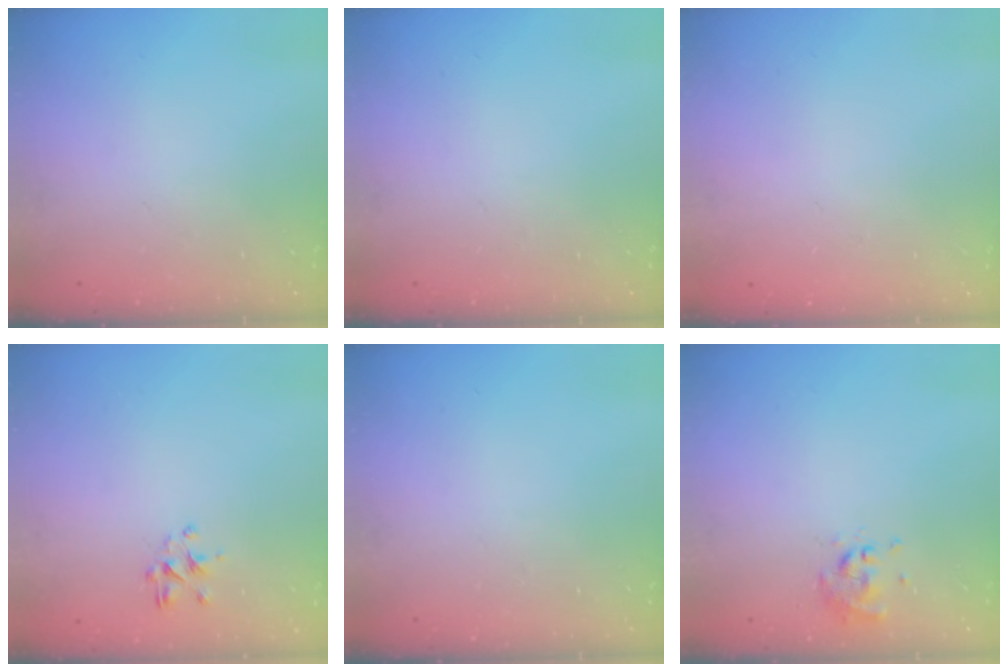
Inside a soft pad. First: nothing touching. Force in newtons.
{"total": 0.0}
{"total": 1.8, "press": 1.8, "slide": 0.2}
{"total": 2.2, "press": 2.1, "slide": 0.8}
{"total": 0.0}
{"total": 0.5, "press": 0.5, "slide": 0.2}